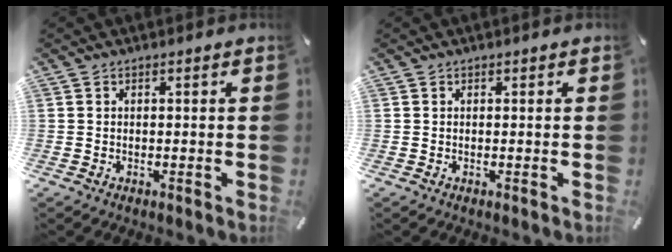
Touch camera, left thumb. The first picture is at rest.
{"total": 0.0}